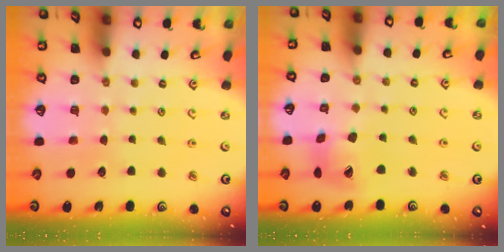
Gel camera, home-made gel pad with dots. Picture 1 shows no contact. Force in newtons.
{"total": 14.2, "press": 14.1, "slide": 2.0}